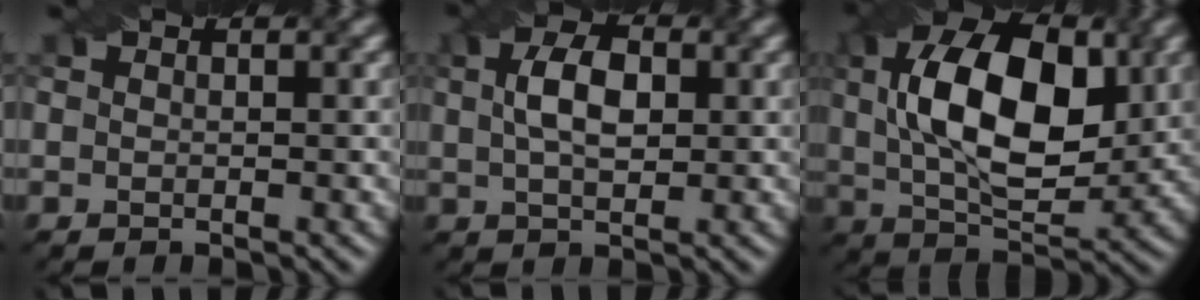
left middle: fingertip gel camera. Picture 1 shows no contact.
{"total": 4.7, "force": [1.0, 2.6, 3.8], "torque": [-0.076, 0.007, 0.015]}
{"total": 12.9, "force": [2.3, 6.9, 10.7], "torque": [-0.180, 0.014, 0.038]}